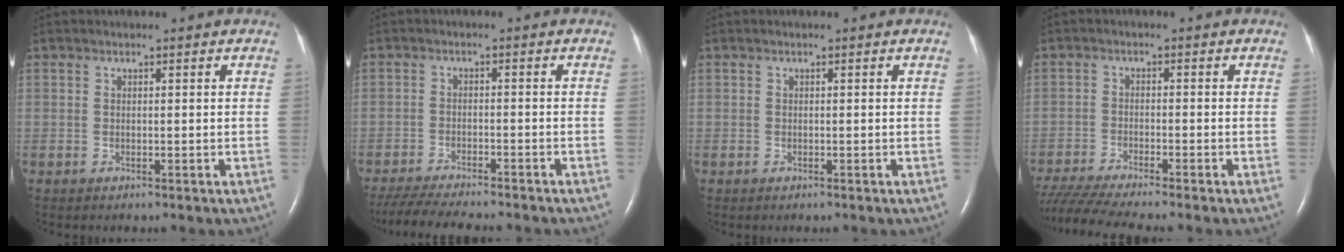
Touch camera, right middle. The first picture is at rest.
{"total": 13.3, "force": [-11.7, 1.5, 6.1], "torque": [-0.099, -0.024, -0.172]}
{"total": 0.0}
{"total": 10.3, "force": [-9.1, -0.9, 4.7], "torque": [-0.076, -0.025, -0.154]}